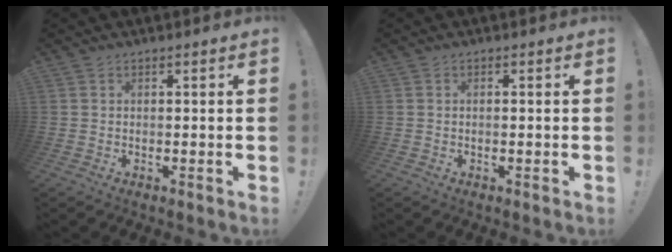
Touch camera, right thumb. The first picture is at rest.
{"total": 0.6, "force": [-0.4, 0.1, 0.5], "torque": [-0.011, 0.001, -0.006]}